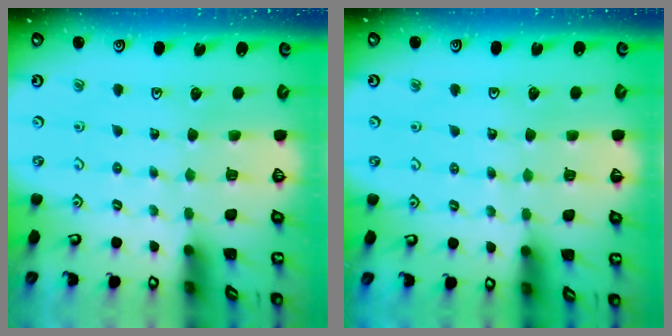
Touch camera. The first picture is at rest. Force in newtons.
{"total": 2.1, "press": 2.1, "slide": 0.2}